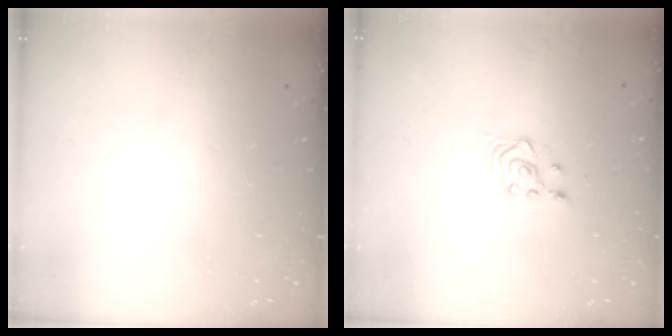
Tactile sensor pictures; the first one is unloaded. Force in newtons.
{"total": 3.3, "press": 3.0, "slide": 1.4}